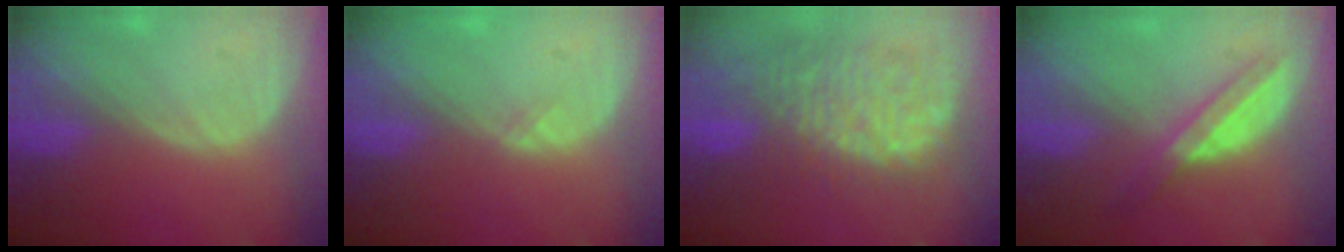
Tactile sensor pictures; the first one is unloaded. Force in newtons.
{"total": 0.8, "press": 0.5, "slide": 0.6}
{"total": 11.8, "press": 10.6, "slide": 5.2}
{"total": 6.0, "press": 5.2, "slide": 2.9}